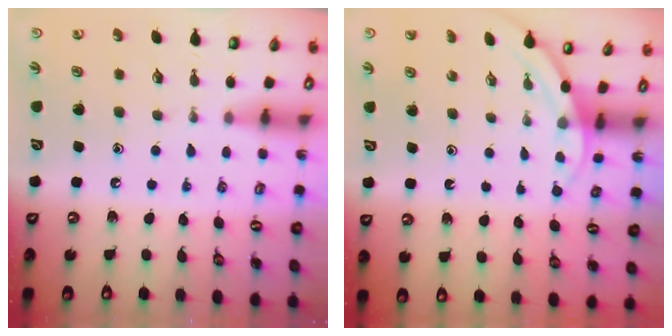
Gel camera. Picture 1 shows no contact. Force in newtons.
{"total": 2.6, "press": 2.6, "slide": 0.1}